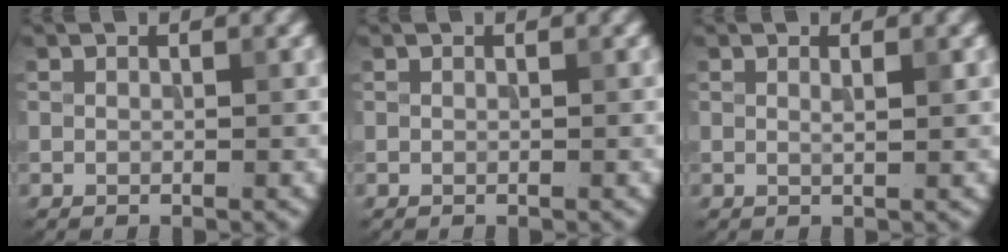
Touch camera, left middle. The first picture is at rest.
{"total": 0.0}
{"total": 0.9, "force": [0.3, 0.1, 0.9], "torque": [-0.012, 0.000, 0.004]}